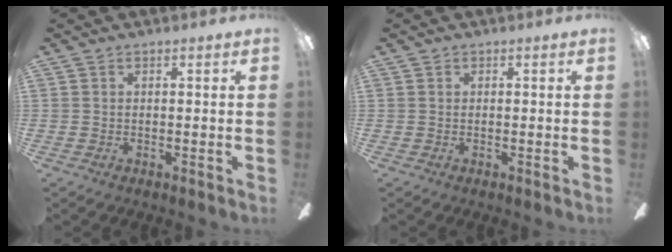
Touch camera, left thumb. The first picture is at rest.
{"total": 0.0}